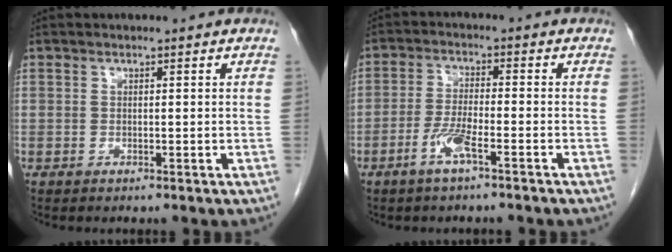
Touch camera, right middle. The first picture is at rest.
{"total": 4.8, "force": [-2.8, 0.6, 3.8], "torque": [-0.085, -0.003, -0.057]}